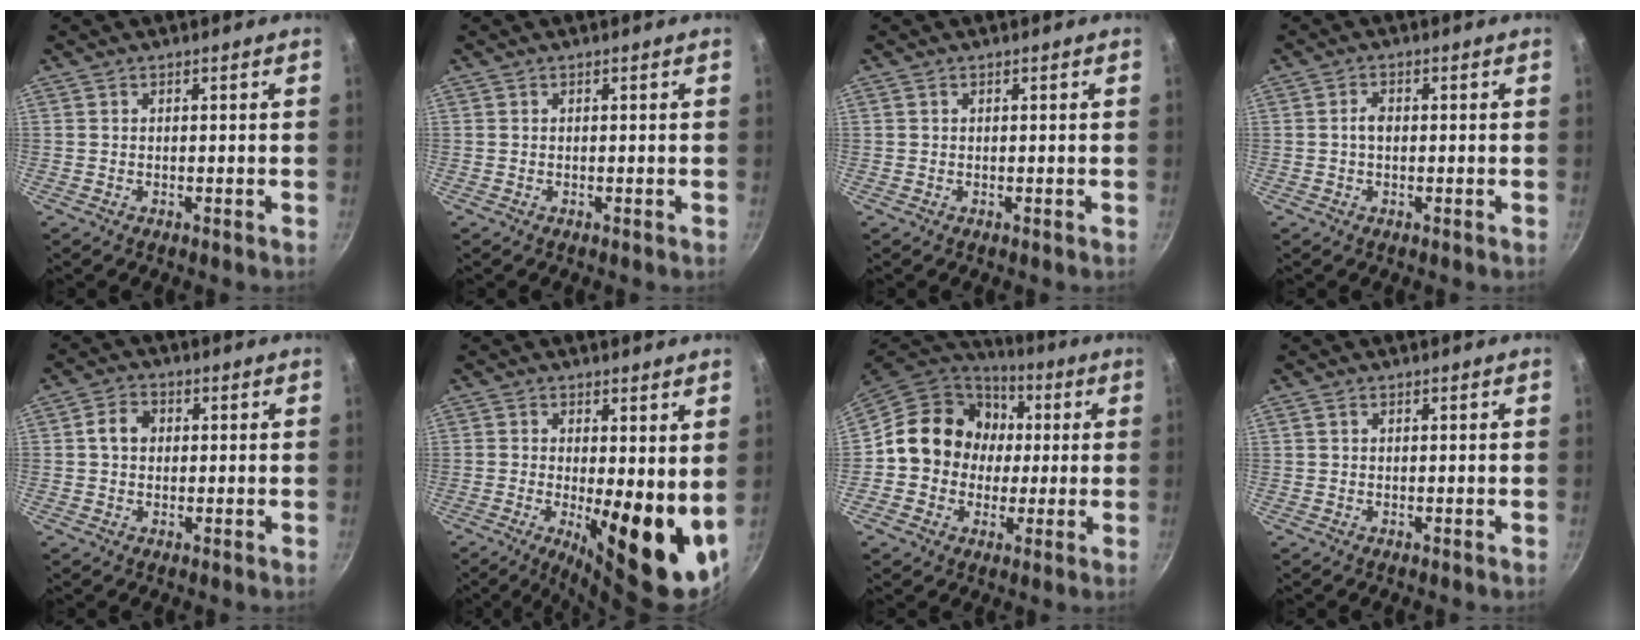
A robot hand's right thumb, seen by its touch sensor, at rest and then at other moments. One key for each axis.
{"total": 0.0}
{"total": 0.0}
{"total": 2.1, "fx": 0.0, "fy": 1.4, "fz": 1.6, "tx": -0.029, "ty": 0.007, "tz": -0.003}
{"total": 4.5, "fx": 0.6, "fy": 3.5, "fz": 2.7, "tx": -0.034, "ty": 0.011, "tz": 0.002}
{"total": 15.0, "fx": -1.5, "fy": 4.8, "fz": 14.1, "tx": -0.163, "ty": -0.027, "tz": -0.011}
{"total": 15.7, "fx": 0.8, "fy": 14.1, "fz": 6.8, "tx": -0.075, "ty": 0.029, "tz": -0.001}
{"total": 0.7, "fx": 0.3, "fy": 0.5, "fz": 0.4, "tx": -0.008, "ty": 0.003, "tz": 0.005}